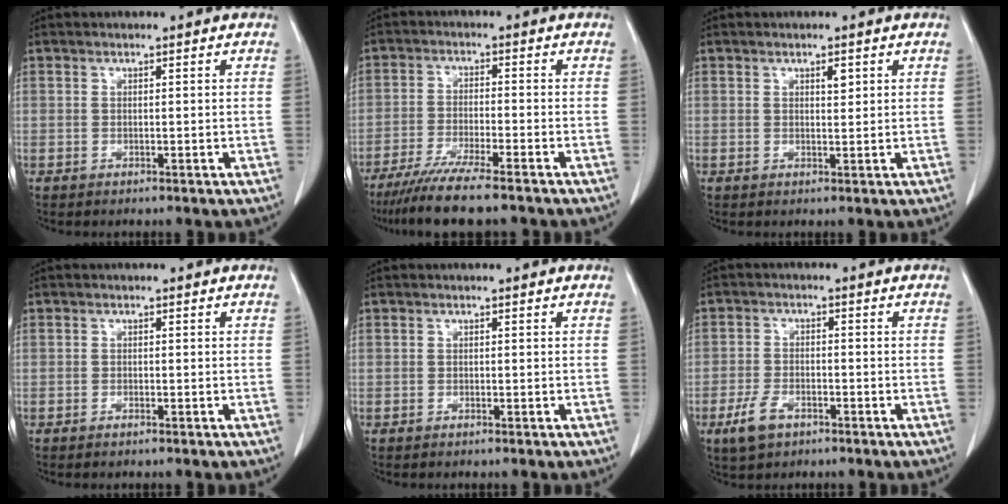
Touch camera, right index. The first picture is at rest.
{"total": 9.9, "force": [-8.1, 0.0, 5.7], "torque": [-0.090, -0.027, -0.132]}
{"total": 1.4, "force": [0.7, 0.5, 1.1], "torque": [-0.017, -0.002, 0.009]}
{"total": 0.6, "force": [-0.5, 0.0, 0.3], "torque": [-0.007, -0.001, -0.004]}
{"total": 0.0}
{"total": 4.7, "force": [-2.7, 2.5, 2.8], "torque": [-0.060, -0.002, -0.044]}